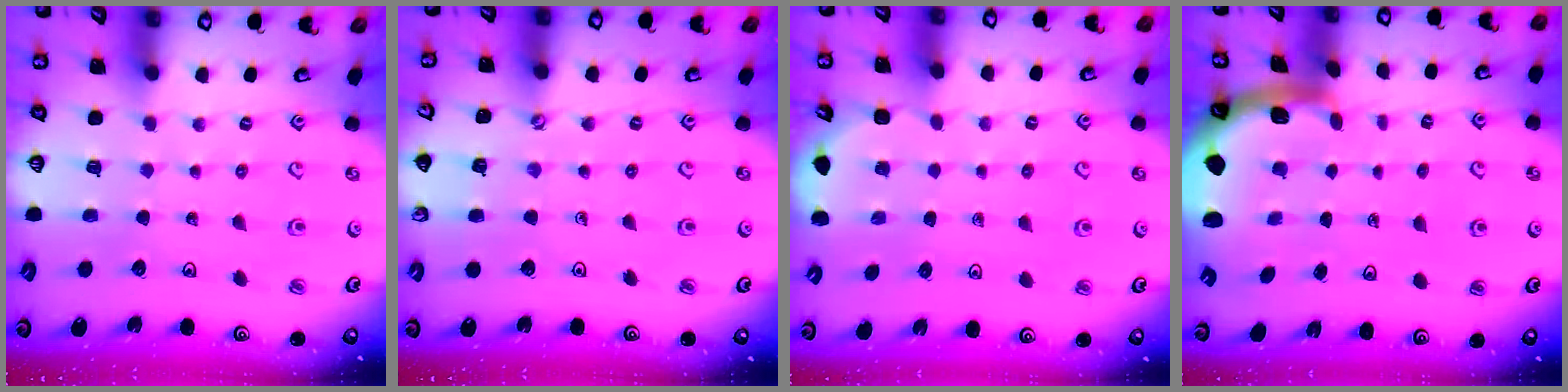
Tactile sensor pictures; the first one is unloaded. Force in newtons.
{"total": 2.3, "press": 2.2, "slide": 0.3}
{"total": 2.2, "press": 1.2, "slide": 1.9}
{"total": 2.6, "press": 2.6, "slide": 0.6}